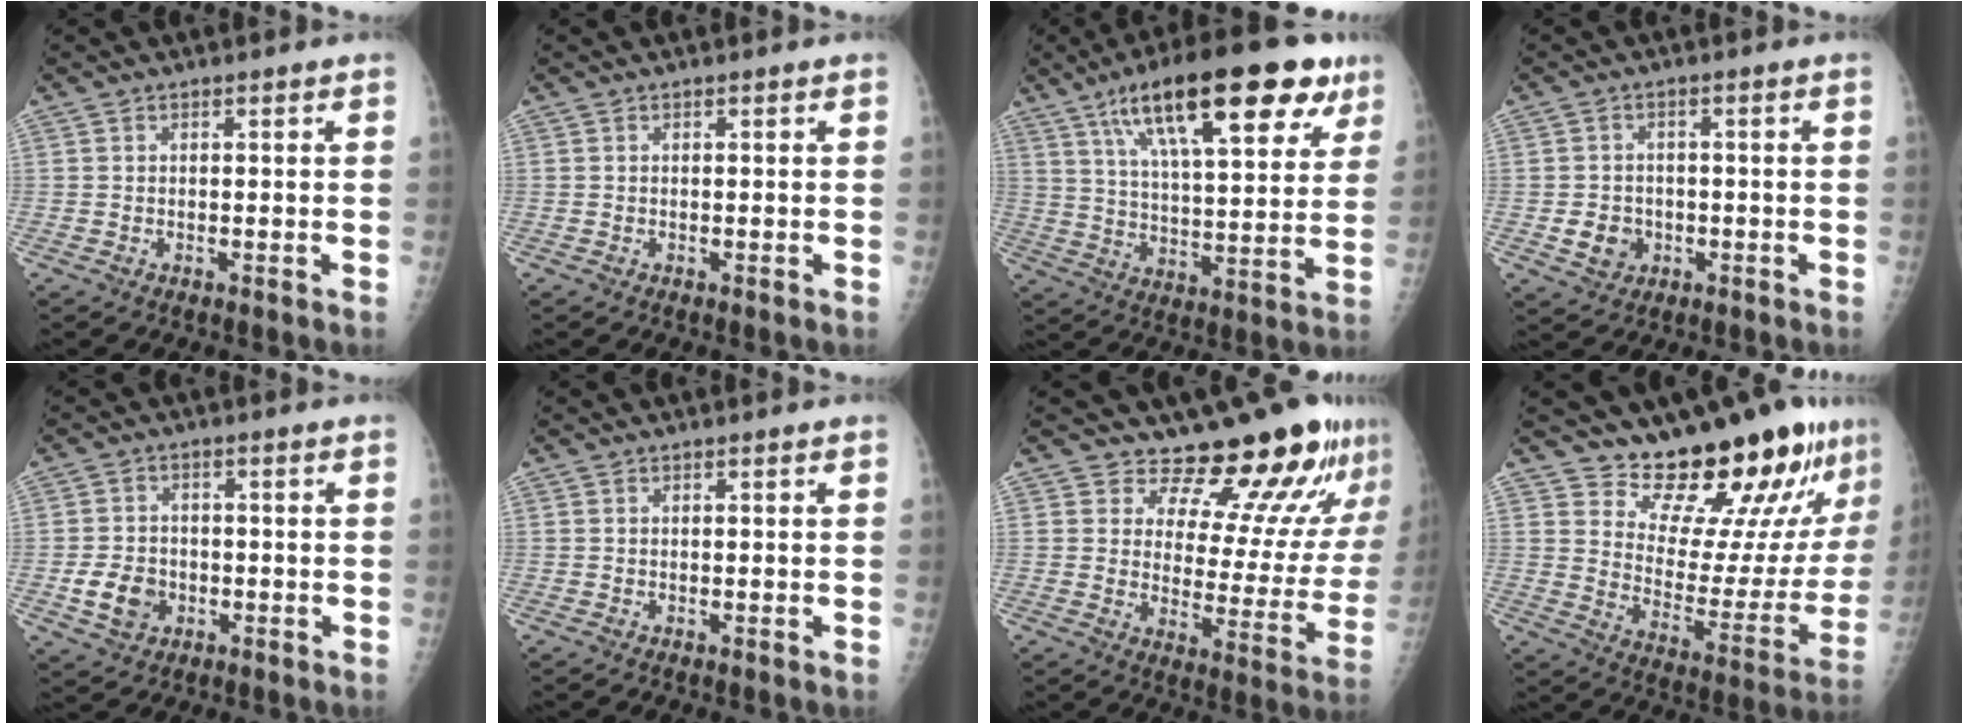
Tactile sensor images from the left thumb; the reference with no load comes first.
{"total": 0.0}
{"total": 25.0, "force": [13.6, 8.4, 19.2], "torque": [-0.269, -0.019, 0.214]}
{"total": 4.7, "force": [-1.2, 4.1, 1.9], "torque": [-0.015, 0.006, -0.013]}
{"total": 6.2, "force": [-1.8, 5.0, 3.2], "torque": [-0.044, 0.008, -0.028]}
{"total": 0.0}
{"total": 18.5, "force": [15.8, 6.7, 6.7], "torque": [-0.033, -0.113, 0.196]}
{"total": 20.1, "force": [17.2, 5.5, 8.9], "torque": [-0.085, -0.141, 0.245]}